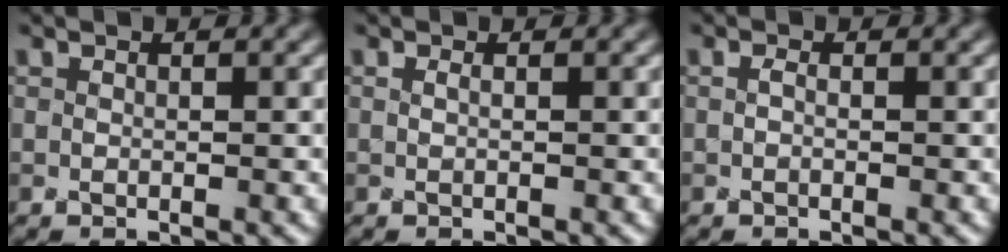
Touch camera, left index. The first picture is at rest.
{"total": 0.0}
{"total": 0.6, "force": [-0.5, 0.1, 0.3], "torque": [-0.006, 0.003, -0.003]}